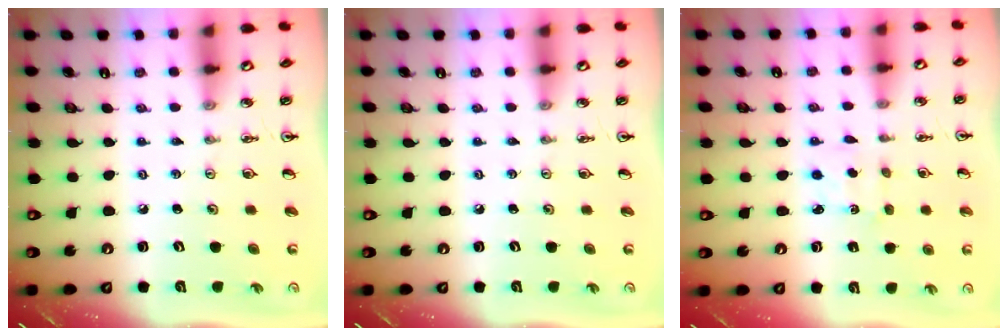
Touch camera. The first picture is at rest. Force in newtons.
{"total": 0.0}
{"total": 2.6, "press": 2.5, "slide": 0.3}